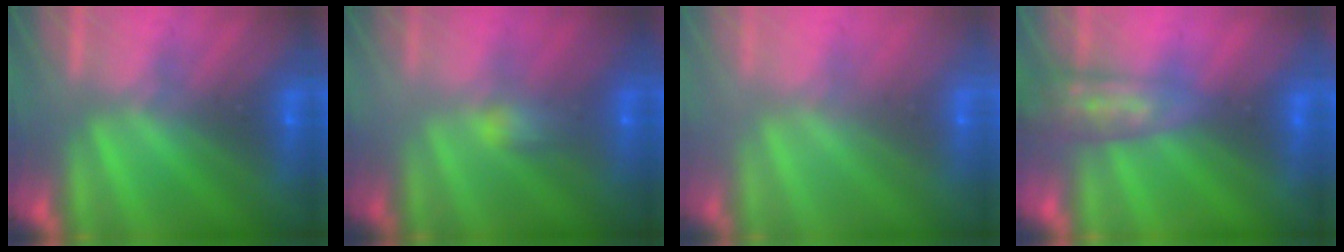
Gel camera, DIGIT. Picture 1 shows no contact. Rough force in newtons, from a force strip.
{"total": 2.2}
{"total": 6.5}
{"total": 2.7}